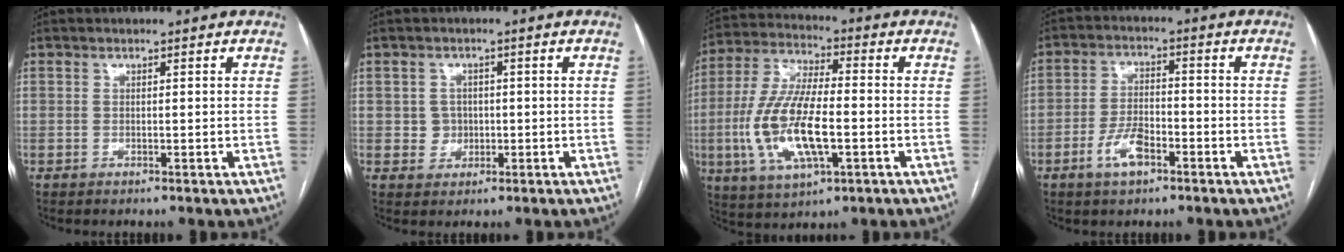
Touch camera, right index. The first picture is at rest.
{"total": 2.7, "force": [-0.2, 2.6, 0.4], "torque": [0.002, 0.006, -0.001]}
{"total": 14.8, "force": [-3.3, 4.5, 13.7], "torque": [-0.297, -0.005, -0.059]}
{"total": 6.0, "force": [-3.2, 2.4, 4.4], "torque": [-0.091, 0.006, -0.059]}